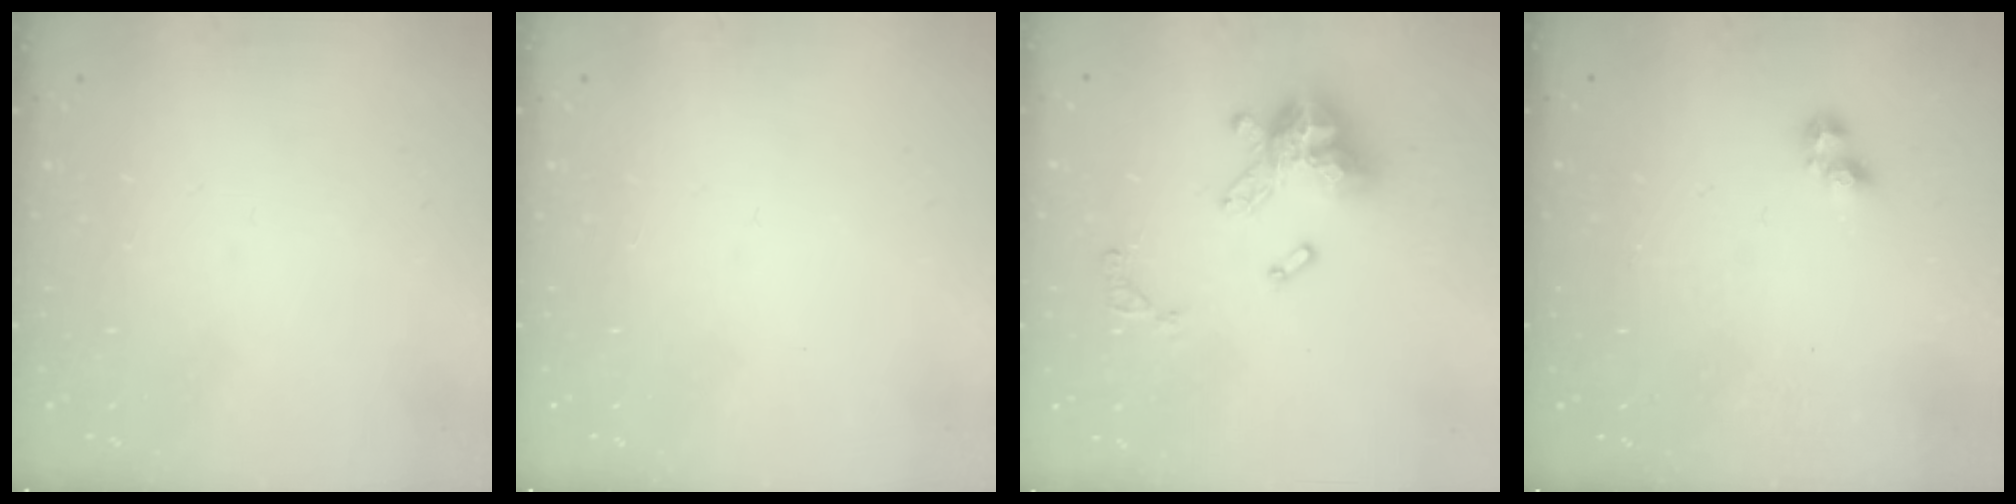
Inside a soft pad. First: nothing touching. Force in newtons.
{"total": 0.0}
{"total": 15.2, "press": 15.1, "slide": 1.7}
{"total": 2.4, "press": 2.3, "slide": 0.4}